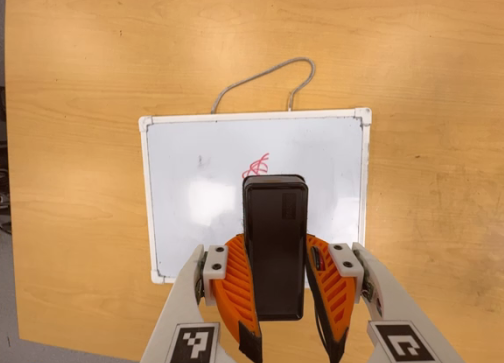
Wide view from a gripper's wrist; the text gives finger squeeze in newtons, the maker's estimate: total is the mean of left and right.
{"total": 7.6, "left": 5.9, "right": 9.4}